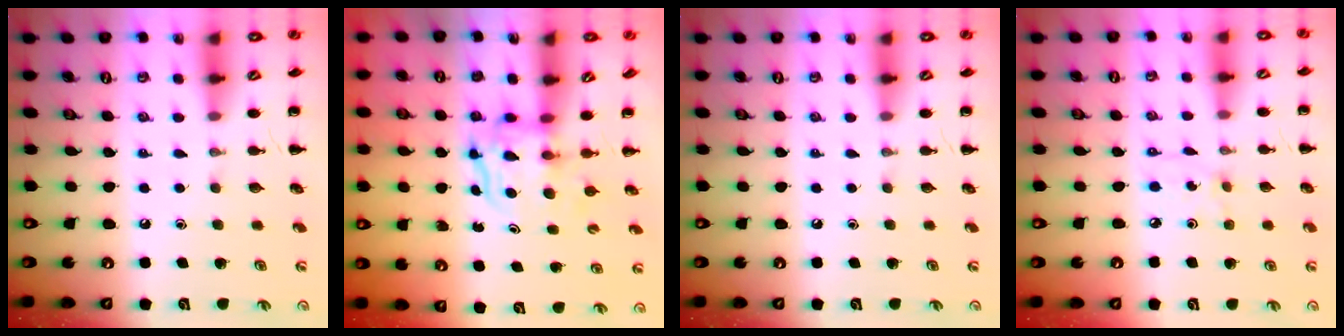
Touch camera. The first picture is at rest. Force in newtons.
{"total": 3.5, "press": 3.5, "slide": 0.3}
{"total": 0.0}
{"total": 3.3, "press": 3.1, "slide": 1.0}